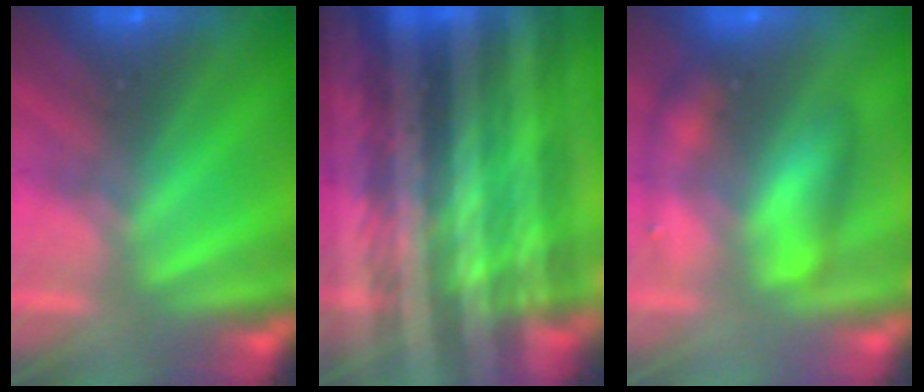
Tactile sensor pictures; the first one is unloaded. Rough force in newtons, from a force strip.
{"total": 8.9}
{"total": 2.5}